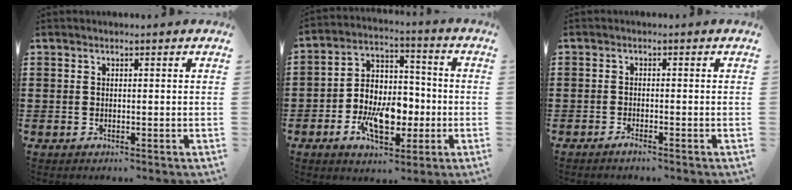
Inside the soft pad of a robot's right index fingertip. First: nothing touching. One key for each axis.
{"total": 9.5, "fx": -3.1, "fy": 5.9, "fz": 6.8, "tx": -0.133, "ty": 0.009, "tz": -0.053}
{"total": 1.1, "fx": -1.0, "fy": 0.0, "fz": 0.5, "tx": -0.010, "ty": -0.004, "tz": -0.018}